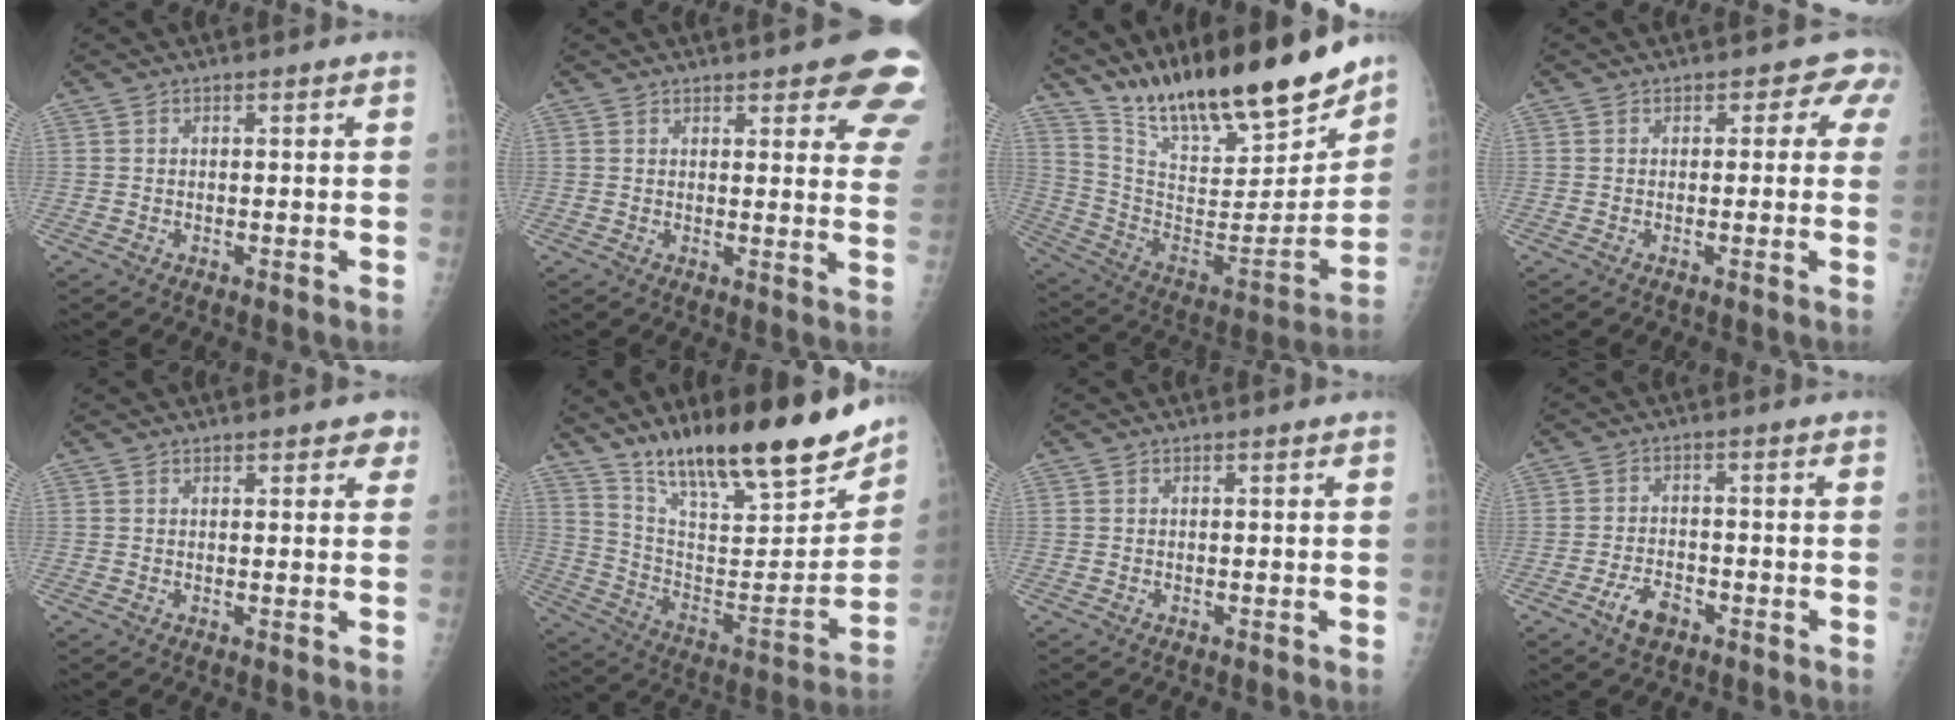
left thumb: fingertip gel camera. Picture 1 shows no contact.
{"total": 12.9, "force": [8.6, 3.9, 8.7], "torque": [-0.070, -0.036, 0.084]}
{"total": 25.6, "force": [20.9, 6.0, 13.5], "torque": [-0.193, -0.104, 0.350]}
{"total": 3.2, "force": [1.2, 2.5, 1.5], "torque": [0.022, 0.003, -0.004]}
{"total": 3.0, "force": [2.1, 1.4, 1.6], "torque": [0.006, -0.007, 0.022]}
{"total": 25.3, "force": [18.9, 6.2, 15.6], "torque": [-0.216, -0.083, 0.314]}
{"total": 0.0}
{"total": 4.8, "force": [-2.9, 2.6, 2.9], "torque": [-0.049, 0.019, -0.050]}